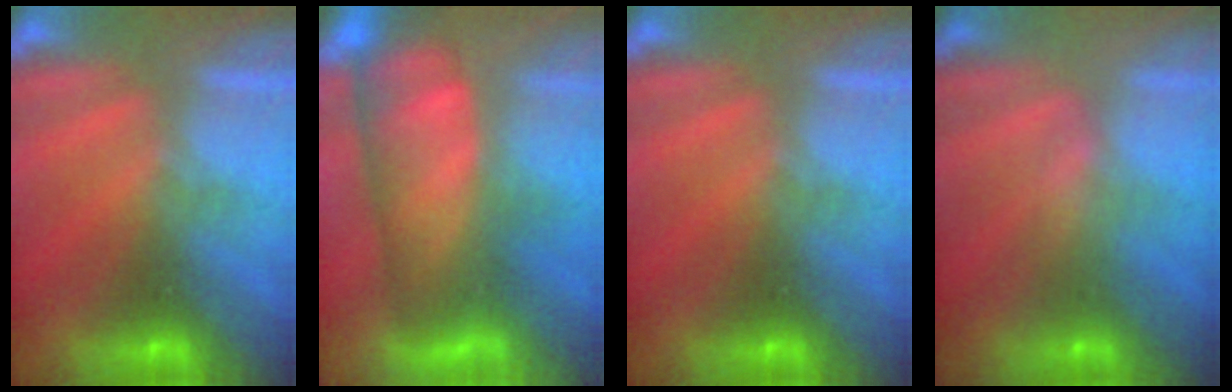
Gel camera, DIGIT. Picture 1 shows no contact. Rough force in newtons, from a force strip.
{"total": 10.8}
{"total": 0.0}
{"total": 2.1}